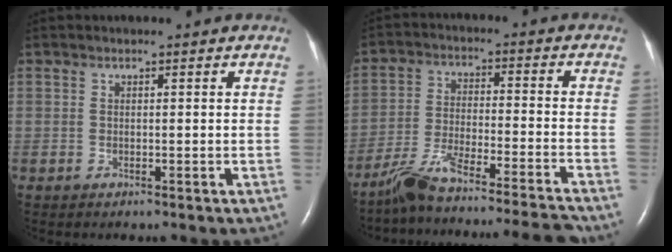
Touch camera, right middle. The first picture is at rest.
{"total": 16.0, "force": [-14.6, -1.3, 6.5], "torque": [-0.119, -0.013, -0.238]}